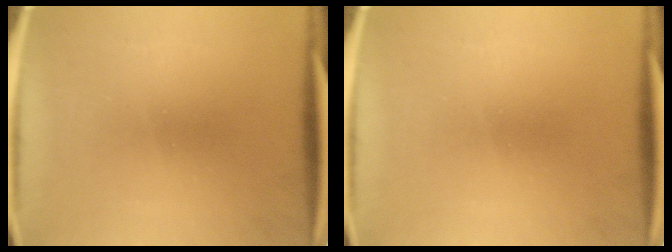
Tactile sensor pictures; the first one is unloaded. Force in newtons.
{"total": 0.0}